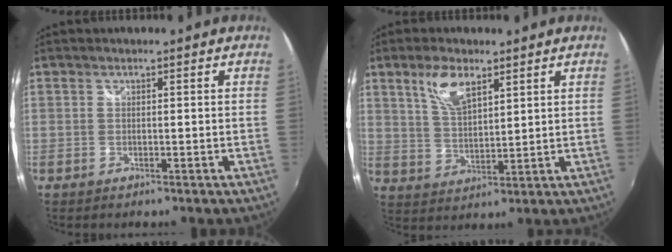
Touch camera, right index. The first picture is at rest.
{"total": 7.4, "force": [4.4, 3.1, 5.1], "torque": [-0.097, 0.007, 0.088]}